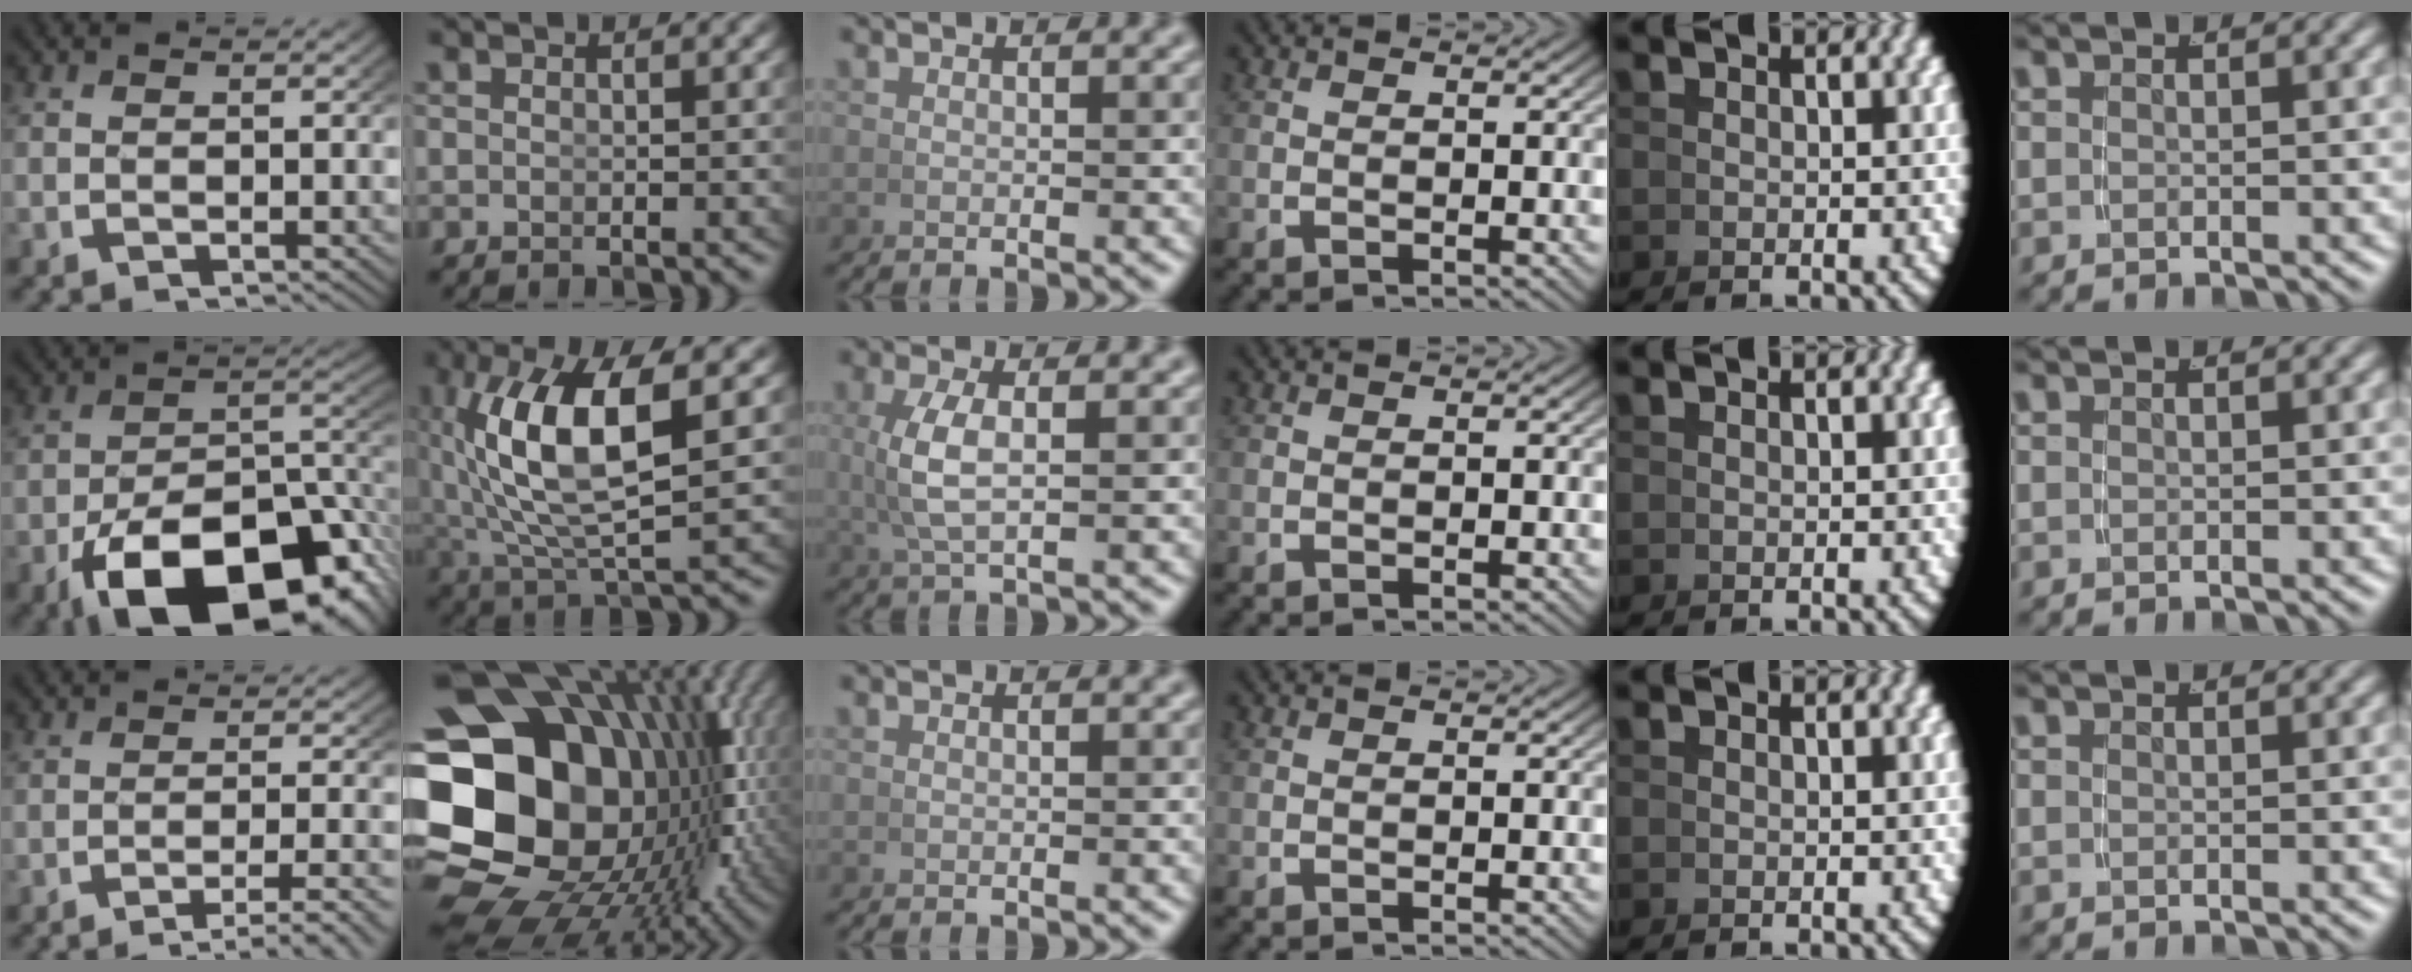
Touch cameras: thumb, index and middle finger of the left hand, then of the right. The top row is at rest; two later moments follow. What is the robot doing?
{"motion": "lift_and_place", "object": "bowl"}